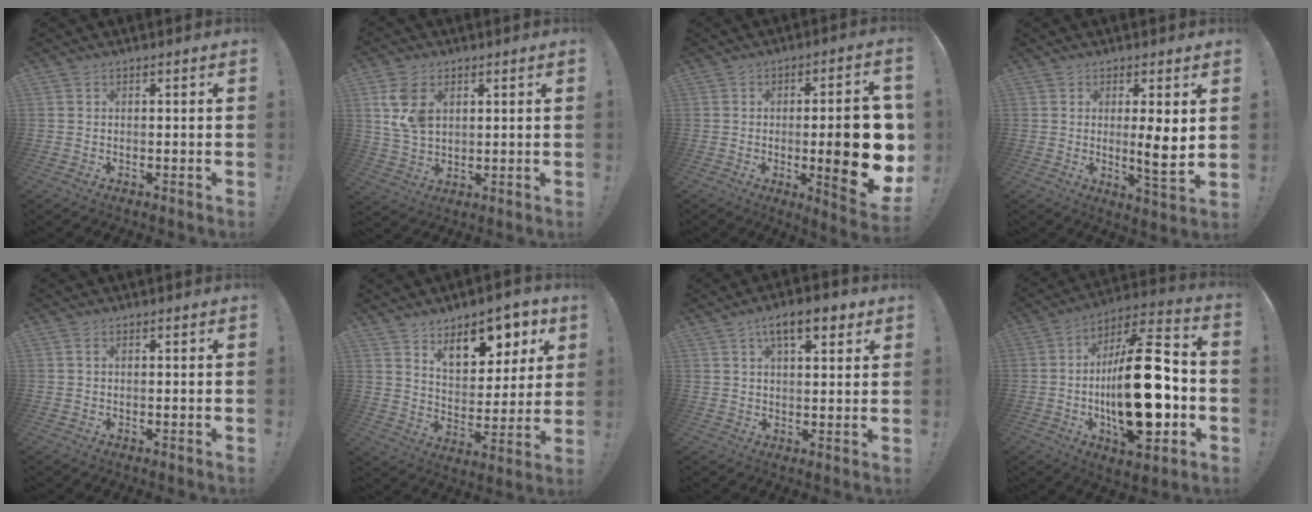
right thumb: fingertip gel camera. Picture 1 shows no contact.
{"total": 9.8, "force": [3.8, 6.3, 6.4], "torque": [-0.116, -0.010, 0.073]}
{"total": 19.4, "force": [-2.1, 4.6, 18.8], "torque": [-0.245, -0.007, -0.020]}
{"total": 6.8, "force": [0.7, 0.5, 6.8], "torque": [-0.096, -0.019, 0.008]}
{"total": 0.7, "force": [0.2, 0.2, 0.7], "torque": [-0.014, 0.001, 0.003]}
{"total": 13.4, "force": [9.1, 6.9, 7.1], "torque": [-0.088, -0.061, 0.161]}
{"total": 8.9, "force": [4.7, 3.3, 6.8], "torque": [-0.097, -0.012, 0.078]}
{"total": 28.0, "force": [-4.0, 10.7, 25.6], "torque": [-0.445, 0.023, -0.062]}